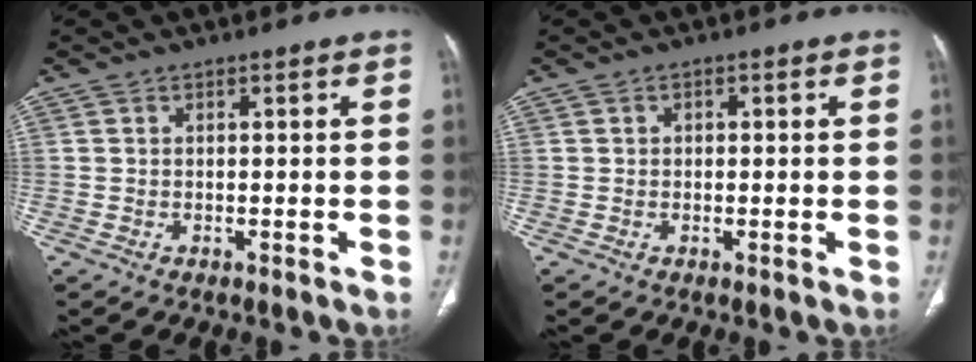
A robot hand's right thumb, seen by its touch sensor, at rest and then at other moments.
{"total": 0.7, "force": [0.1, 0.6, 0.3], "torque": [0.001, 0.002, -0.002]}